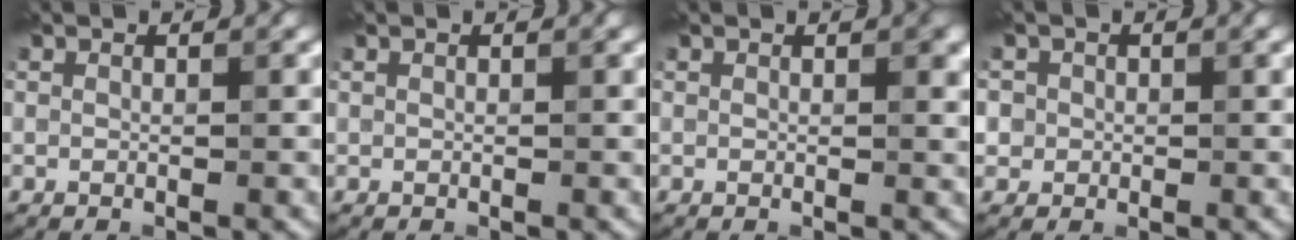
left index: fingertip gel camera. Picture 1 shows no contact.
{"total": 0.0}
{"total": 1.3, "force": [0.5, 0.4, 1.1], "torque": [-0.011, -0.003, 0.007]}
{"total": 2.9, "force": [0.7, 2.7, 0.8], "torque": [0.002, 0.013, -0.003]}